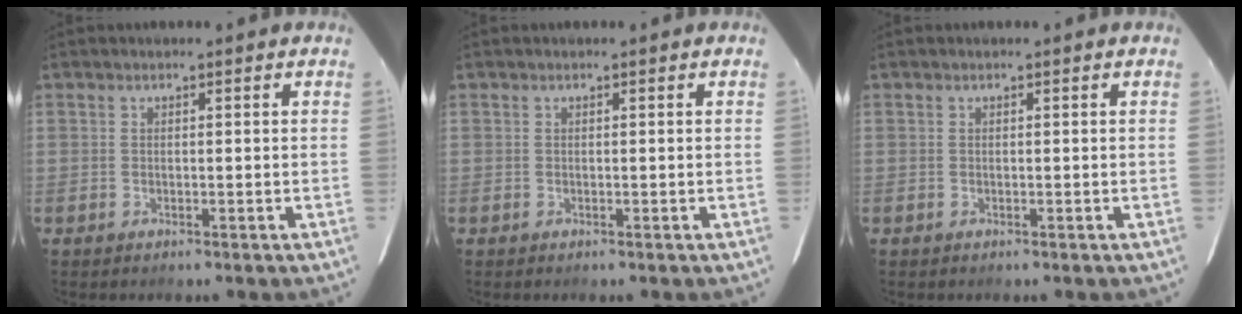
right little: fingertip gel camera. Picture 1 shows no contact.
{"total": 0.0}
{"total": 0.0}